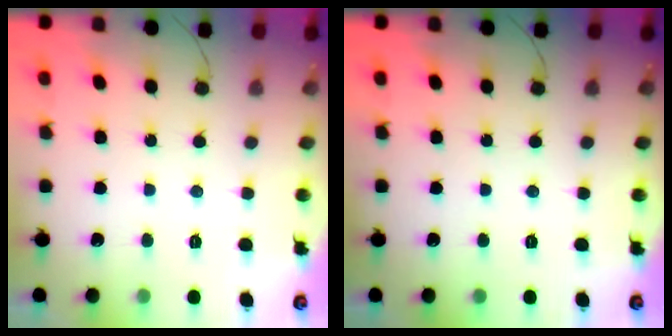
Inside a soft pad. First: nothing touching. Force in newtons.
{"total": 0.0}